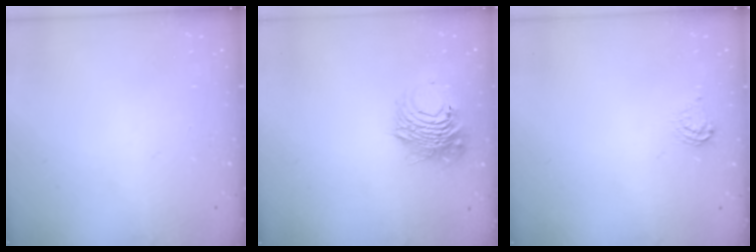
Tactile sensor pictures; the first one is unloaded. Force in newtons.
{"total": 10.0, "press": 10.0, "slide": 0.5}
{"total": 4.6, "press": 4.5, "slide": 0.6}